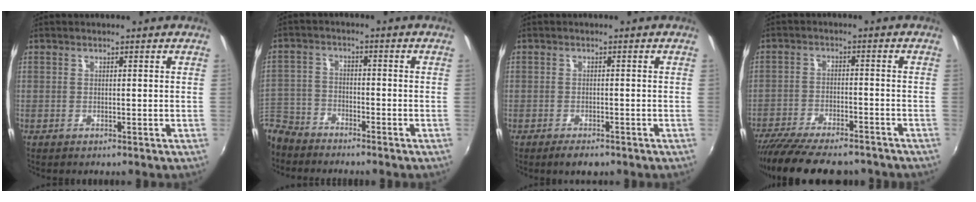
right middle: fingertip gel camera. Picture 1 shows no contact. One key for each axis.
{"total": 8.3, "fx": -7.1, "fy": 4.0, "fz": 1.6, "tx": -0.055, "ty": 0.011, "tz": -0.145}
{"total": 2.9, "fx": -2.2, "fy": 1.1, "fz": 1.6, "tx": -0.037, "ty": -0.006, "tz": -0.036}
{"total": 16.5, "fx": -13.8, "fy": 4.5, "fz": 7.9, "tx": -0.162, "ty": -0.034, "tz": -0.211}